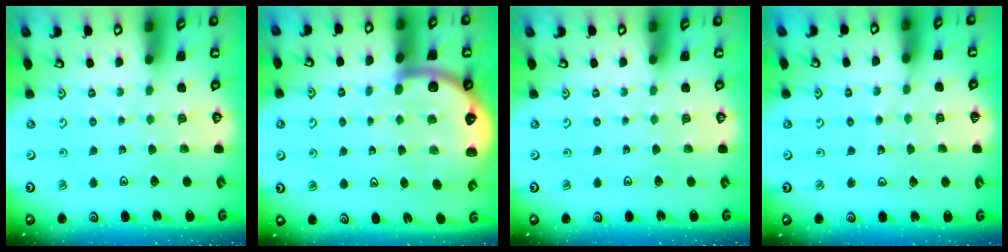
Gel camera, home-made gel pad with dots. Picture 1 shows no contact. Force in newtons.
{"total": 8.2, "press": 7.9, "slide": 2.0}
{"total": 0.0}
{"total": 5.0, "press": 5.0, "slide": 0.4}